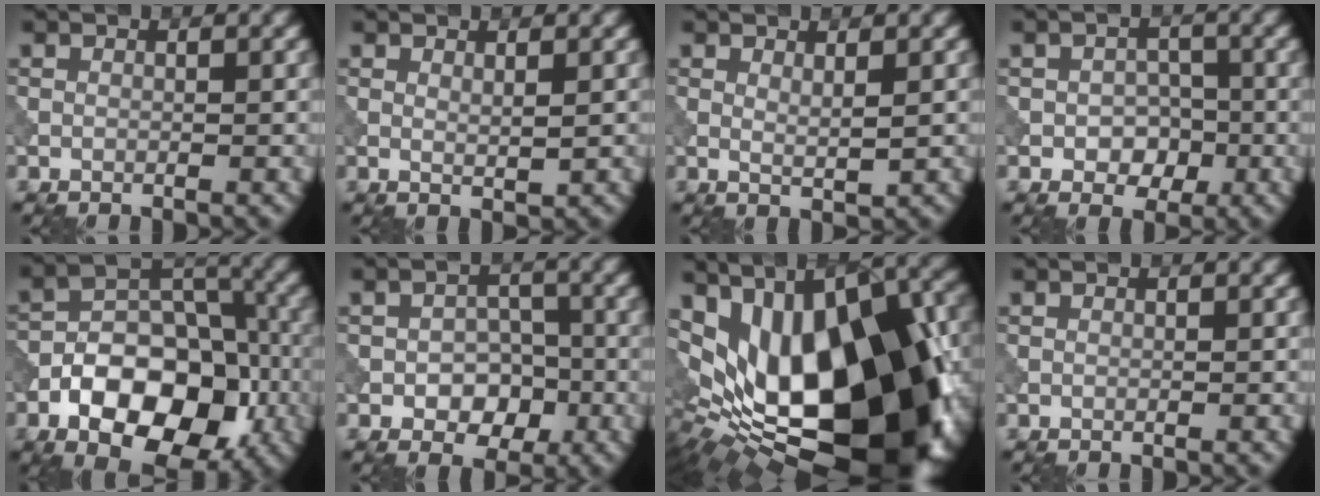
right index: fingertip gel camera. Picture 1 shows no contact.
{"total": 1.0, "force": [0.5, 0.1, 0.8], "torque": [-0.015, -0.004, 0.010]}
{"total": 1.3, "force": [0.7, 0.2, 1.1], "torque": [-0.021, -0.004, 0.012]}
{"total": 3.1, "force": [-0.8, 2.3, 1.9], "torque": [-0.022, -0.002, -0.015]}
{"total": 11.5, "force": [-4.8, 6.9, 7.8], "torque": [-0.126, -0.002, -0.083]}
{"total": 4.2, "force": [-1.4, 3.0, 2.6], "torque": [-0.025, 0.000, -0.023]}
{"total": 19.4, "force": [-0.8, 10.5, 16.3], "torque": [-0.247, -0.022, 0.009]}
{"total": 0.0}